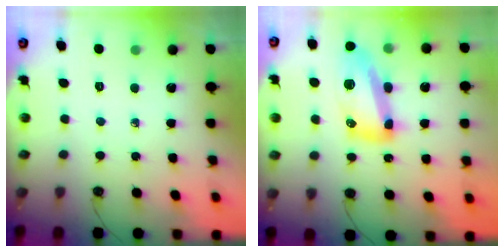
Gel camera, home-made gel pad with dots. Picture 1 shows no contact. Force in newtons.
{"total": 15.4, "press": 15.3, "slide": 1.5}